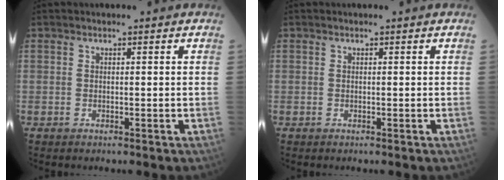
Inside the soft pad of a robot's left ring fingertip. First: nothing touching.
{"total": 0.0}